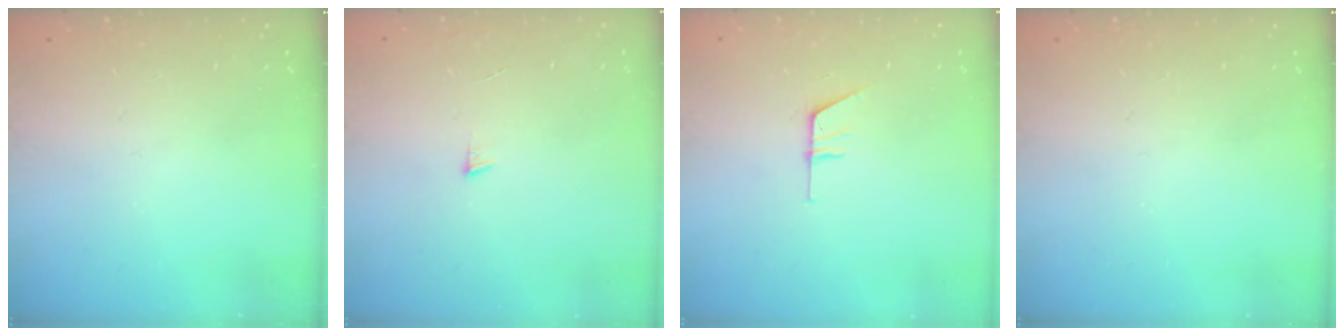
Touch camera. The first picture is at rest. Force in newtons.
{"total": 4.1, "press": 4.1, "slide": 0.4}
{"total": 5.4, "press": 5.4, "slide": 0.5}
{"total": 0.0}